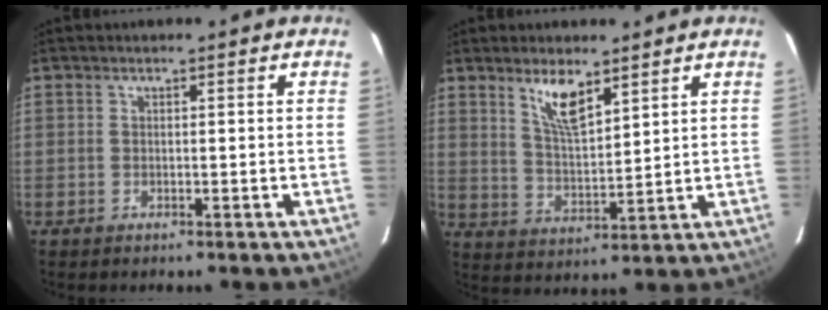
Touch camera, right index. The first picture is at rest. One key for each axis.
{"total": 7.5, "fx": 4.9, "fy": 2.2, "fz": 5.1, "tx": -0.094, "ty": -0.002, "tz": 0.101}